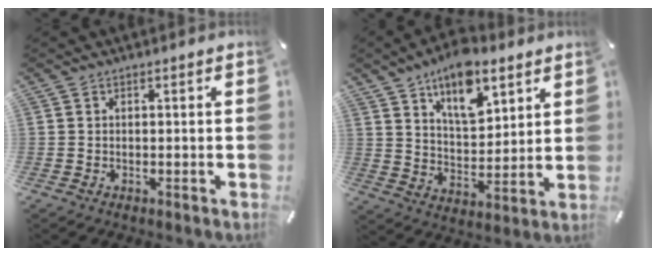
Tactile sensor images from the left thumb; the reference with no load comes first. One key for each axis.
{"total": 13.5, "fx": 9.0, "fy": 6.6, "fz": 7.6, "tx": -0.125, "ty": -0.041, "tz": 0.161}